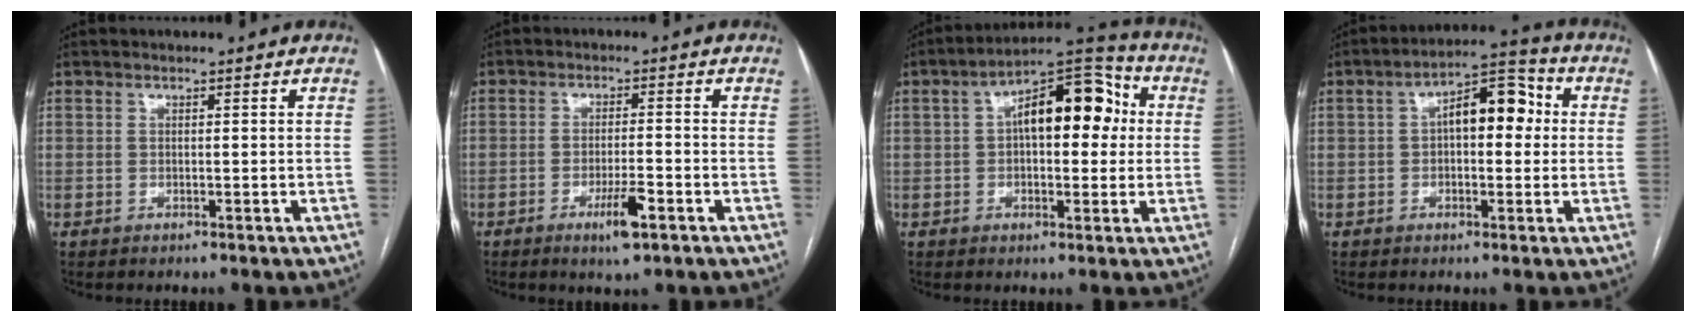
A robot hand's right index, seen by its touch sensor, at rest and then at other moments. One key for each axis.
{"total": 4.9, "fx": -2.5, "fy": 0.6, "fz": 4.1, "tx": -0.076, "ty": -0.004, "tz": -0.040}
{"total": 13.1, "fx": 2.2, "fy": 5.9, "fz": 11.5, "tx": -0.175, "ty": 0.046, "tz": 0.030}
{"total": 9.2, "fx": 1.2, "fy": 4.2, "fz": 8.1, "tx": -0.123, "ty": 0.041, "tz": 0.013}